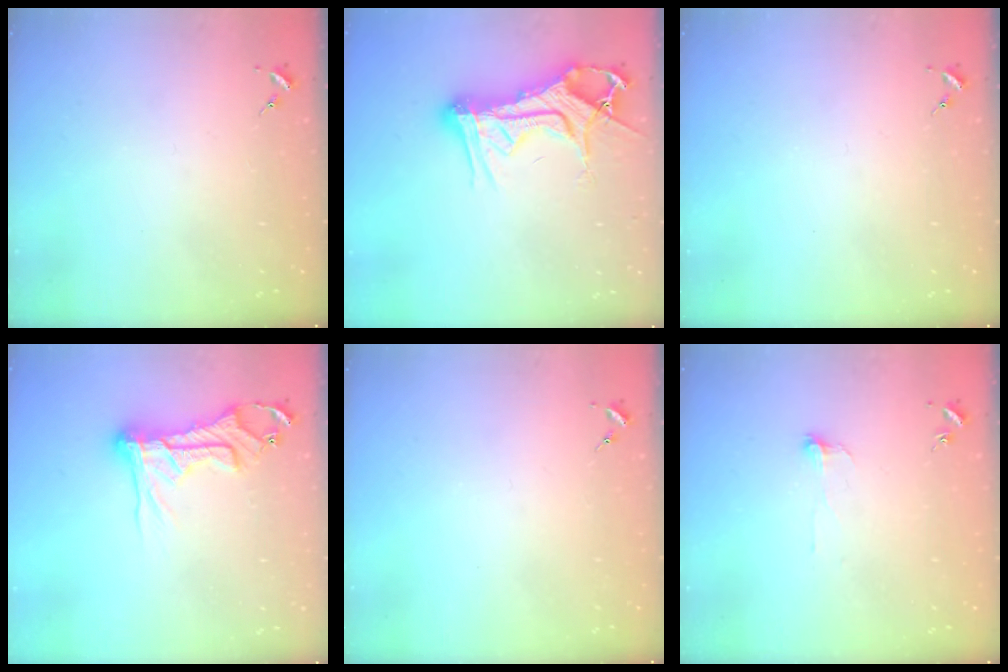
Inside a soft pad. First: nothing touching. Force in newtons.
{"total": 16.8, "press": 16.8, "slide": 1.4}
{"total": 0.0}
{"total": 14.3, "press": 14.2, "slide": 1.6}
{"total": 0.0}
{"total": 3.6, "press": 3.6, "slide": 0.3}